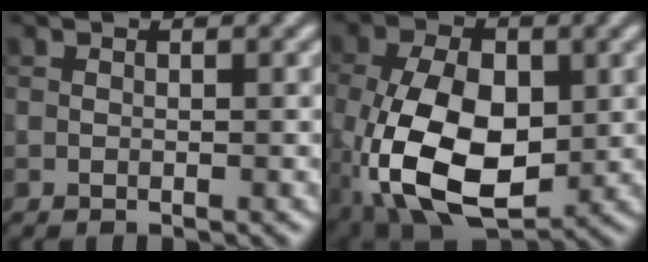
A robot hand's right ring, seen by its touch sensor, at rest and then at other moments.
{"total": 11.4, "force": [-2.1, 6.7, 9.0], "torque": [-0.188, -0.013, -0.042]}